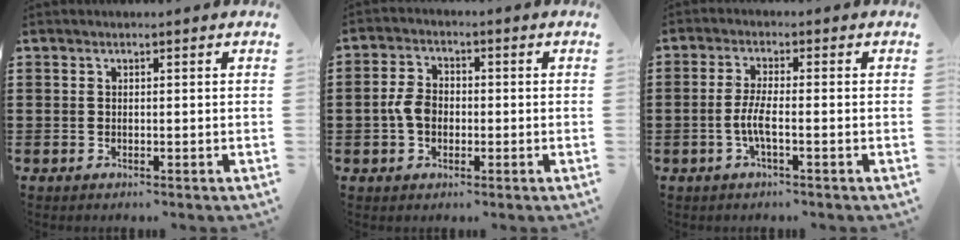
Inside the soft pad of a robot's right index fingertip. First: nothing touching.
{"total": 4.3, "force": [-0.9, 3.0, 3.0], "torque": [-0.071, 0.002, -0.020]}
{"total": 3.8, "force": [-1.2, 0.6, 3.6], "torque": [-0.084, -0.006, -0.030]}